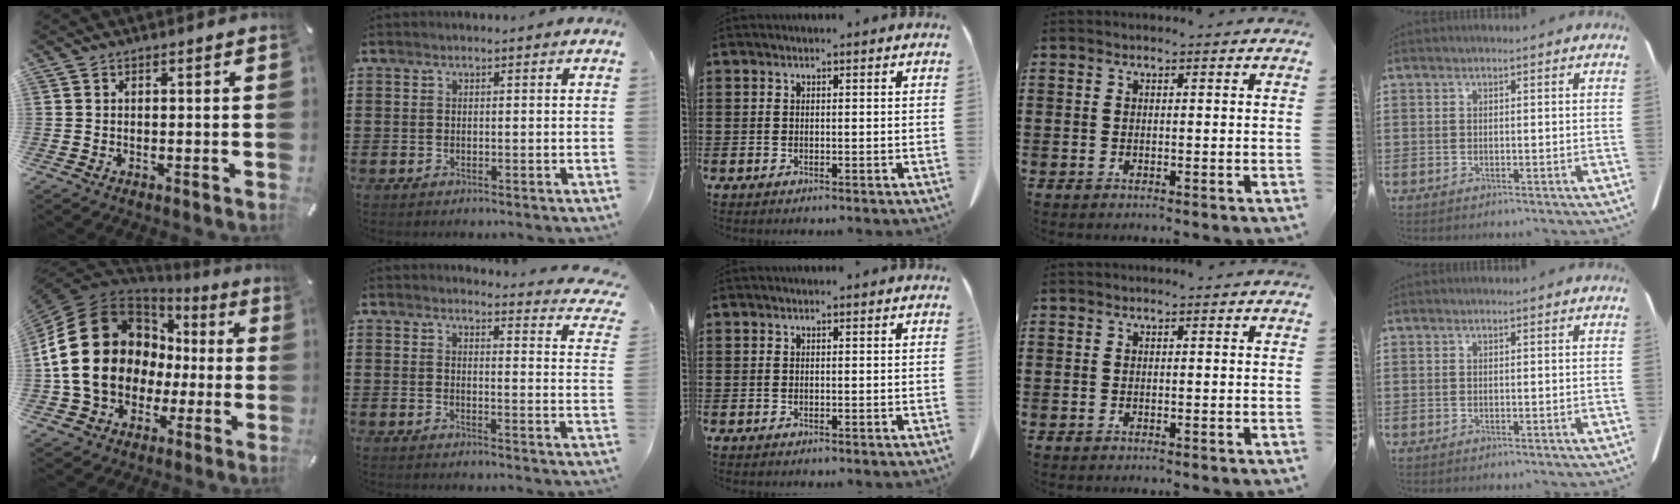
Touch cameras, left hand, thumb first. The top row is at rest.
{"thumb": {"total": 21.5, "force": [-0.5, 18.1, 11.7], "torque": [-0.233, 0.005, 0.009]}, "index": {"total": 3.3, "force": [3.1, 0.0, 1.1], "torque": [-0.029, -0.021, 0.053]}}